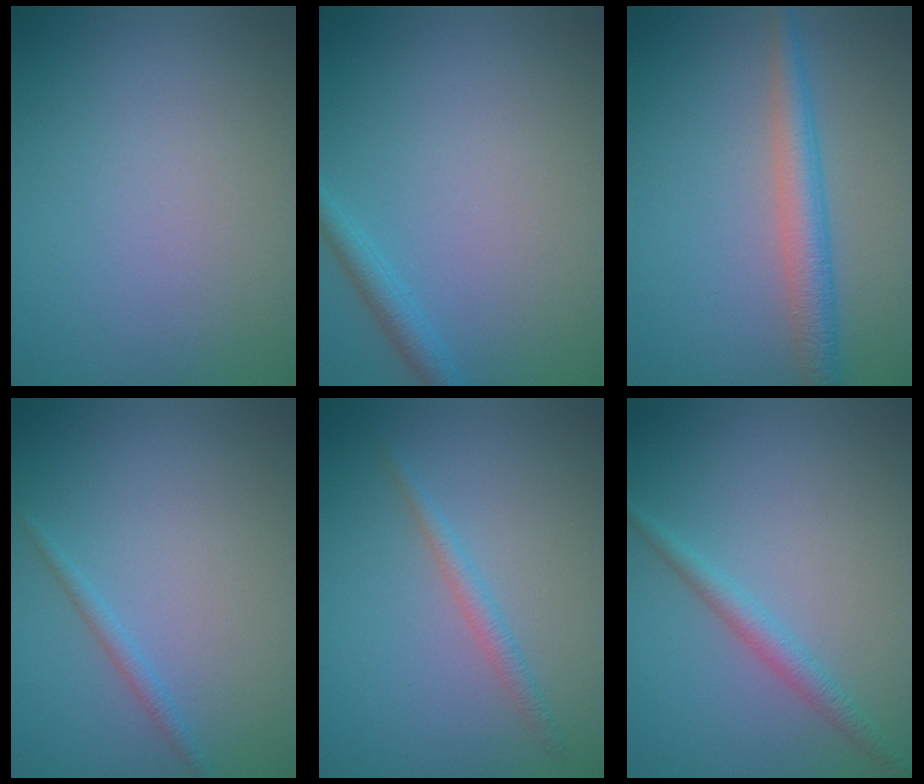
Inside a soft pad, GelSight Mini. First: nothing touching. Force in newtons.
{"total": 1.6, "press": 1.6, "slide": 0.1}
{"total": 3.4, "press": 3.4, "slide": 0.1}
{"total": 1.0, "press": 1.0, "slide": 0.1}
{"total": 1.5, "press": 1.4, "slide": 0.1}
{"total": 1.9, "press": 1.9, "slide": 0.0}